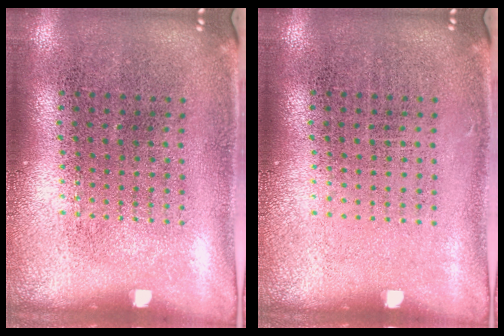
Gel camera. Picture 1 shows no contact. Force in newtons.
{"total": 0.0}